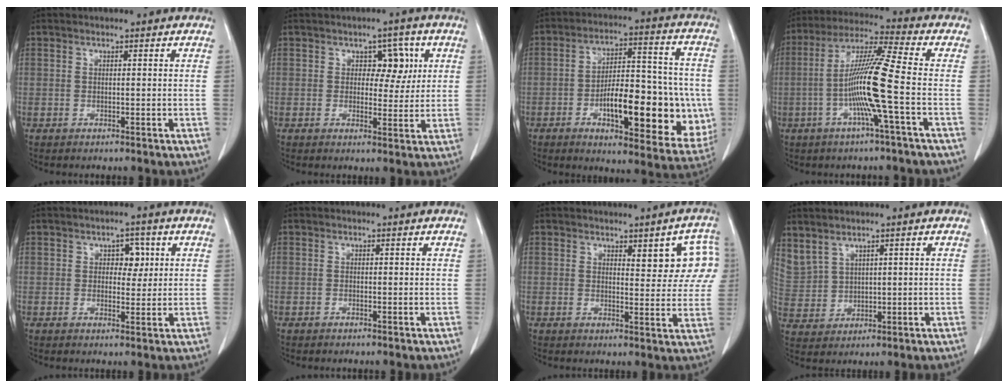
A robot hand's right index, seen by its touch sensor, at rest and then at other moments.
{"total": 5.0, "force": [1.5, 3.1, 3.6], "torque": [-0.036, 0.011, 0.022]}
{"total": 20.1, "force": [-4.6, 6.7, 18.4], "torque": [-0.218, 0.023, -0.052]}
{"total": 11.9, "force": [-2.6, -1.3, 11.6], "torque": [-0.223, 0.003, -0.057]}
{"total": 3.5, "force": [1.1, 2.2, 2.5], "torque": [-0.026, 0.009, 0.014]}
{"total": 0.0}
{"total": 8.0, "force": [3.0, 2.8, 6.9], "torque": [-0.060, 0.012, 0.031]}
{"total": 9.1, "force": [5.4, 6.2, 3.8], "torque": [-0.123, 0.015, 0.138]}